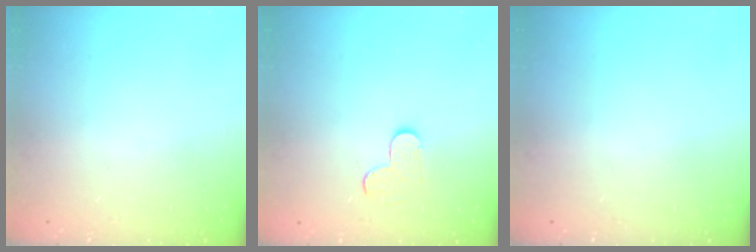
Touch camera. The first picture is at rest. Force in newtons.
{"total": 4.1, "press": 4.1, "slide": 0.3}
{"total": 0.0}